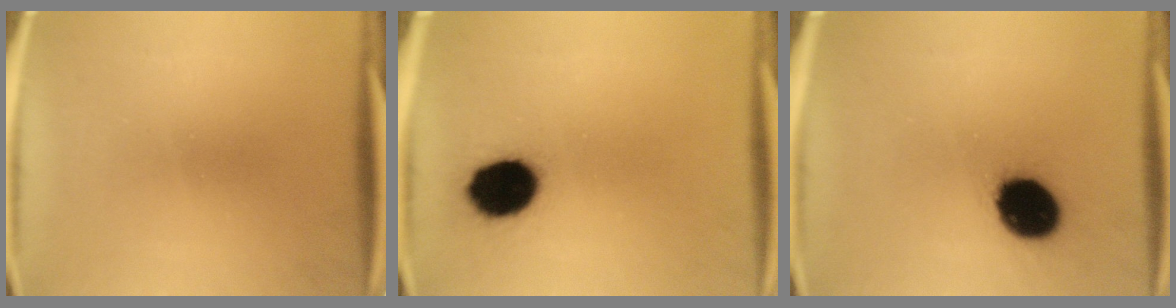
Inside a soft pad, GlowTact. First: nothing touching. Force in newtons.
{"total": 13.2}
{"total": 14.3}